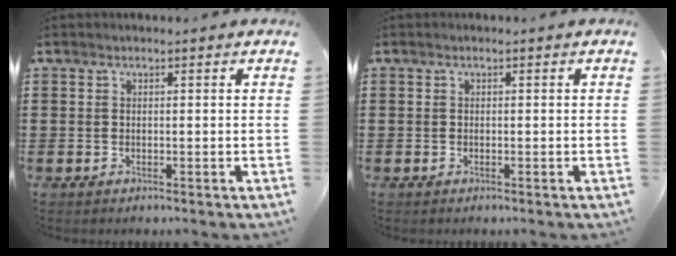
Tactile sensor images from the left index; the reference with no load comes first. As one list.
[{"total": 0.0}]